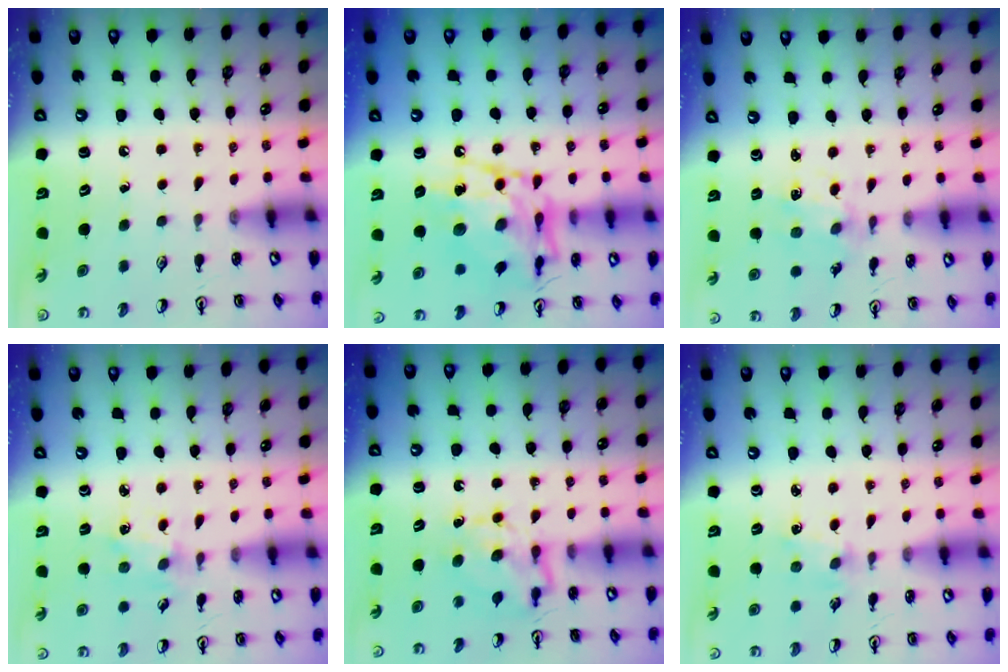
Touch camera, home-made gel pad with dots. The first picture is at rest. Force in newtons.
{"total": 16.5, "press": 16.4, "slide": 1.3}
{"total": 2.4, "press": 2.4, "slide": 0.4}
{"total": 1.9, "press": 1.9, "slide": 0.3}
{"total": 7.7, "press": 7.7, "slide": 0.7}
{"total": 2.2, "press": 2.1, "slide": 0.3}